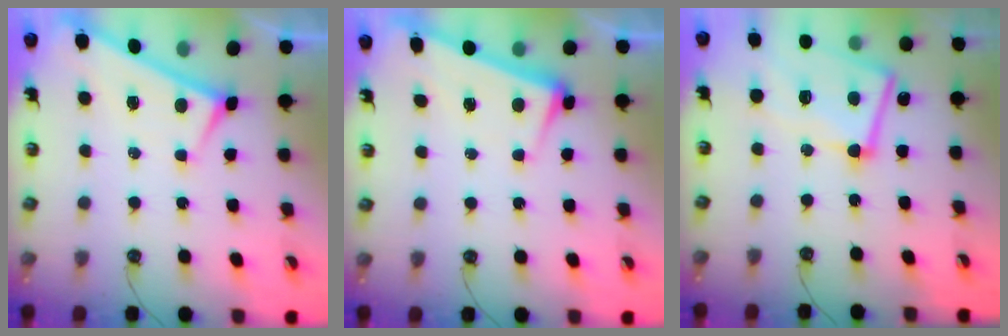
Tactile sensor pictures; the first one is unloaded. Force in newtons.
{"total": 3.2, "press": 3.1, "slide": 1.1}
{"total": 11.0, "press": 10.8, "slide": 1.9}